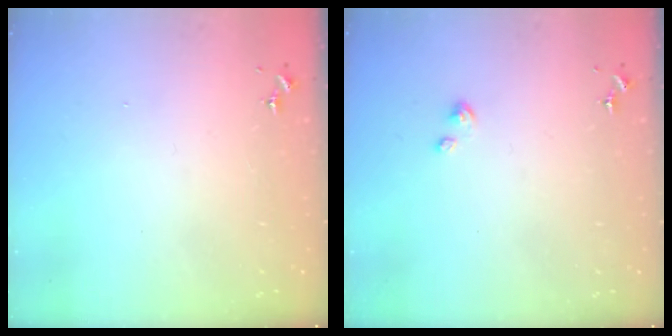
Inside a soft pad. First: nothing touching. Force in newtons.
{"total": 3.2, "press": 3.2, "slide": 0.4}